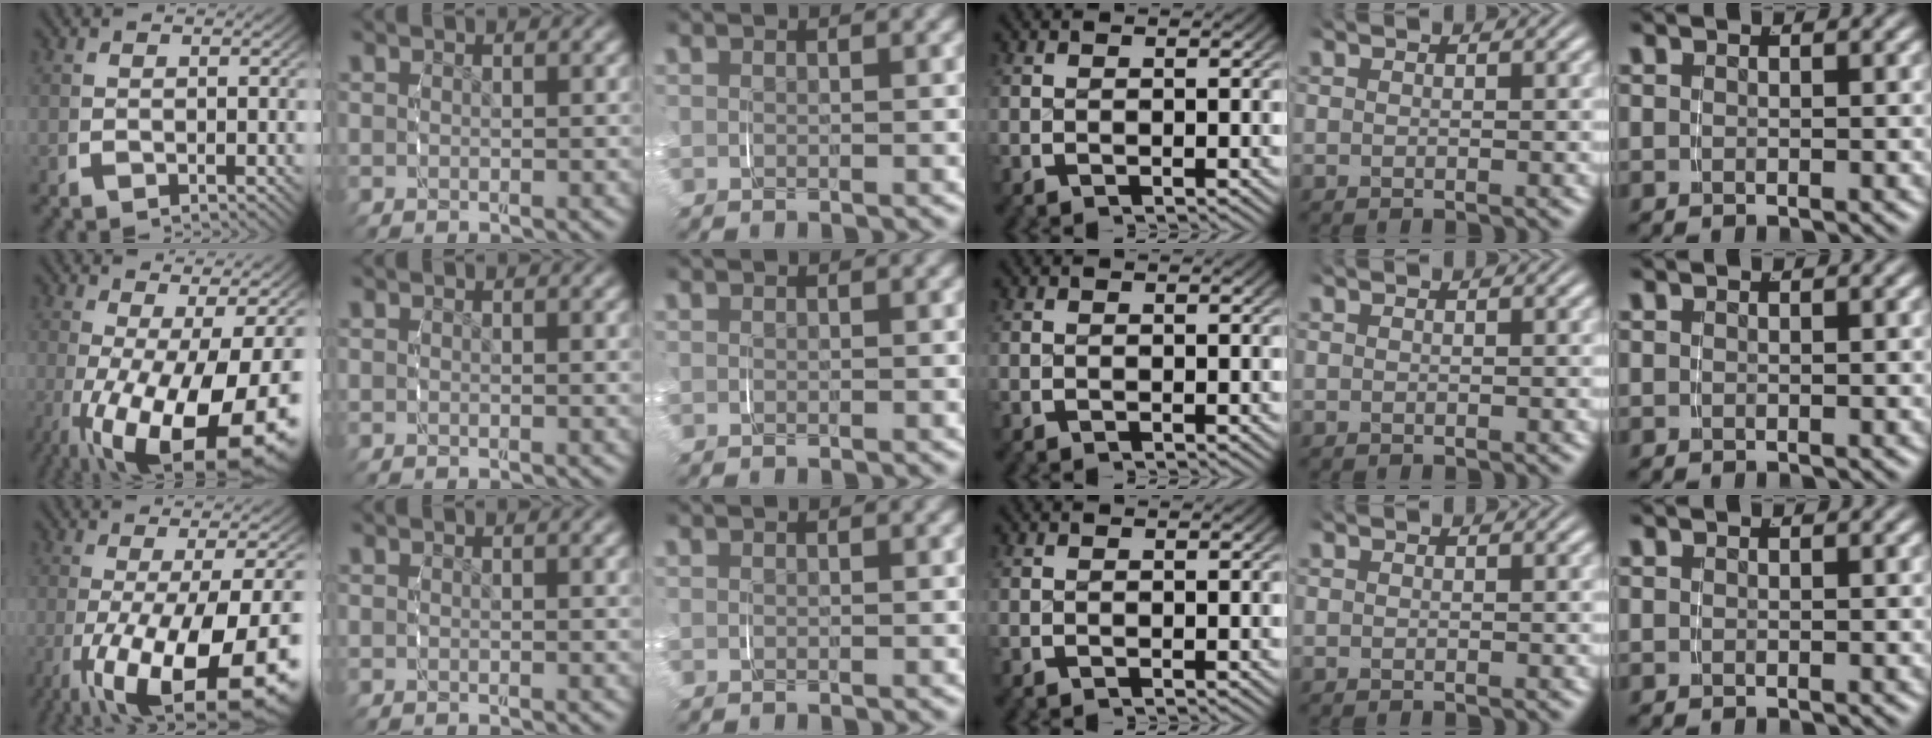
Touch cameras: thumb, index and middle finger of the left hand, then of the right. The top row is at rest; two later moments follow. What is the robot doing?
{"motion": "grasp_and_lifting", "object": "glasses case"}